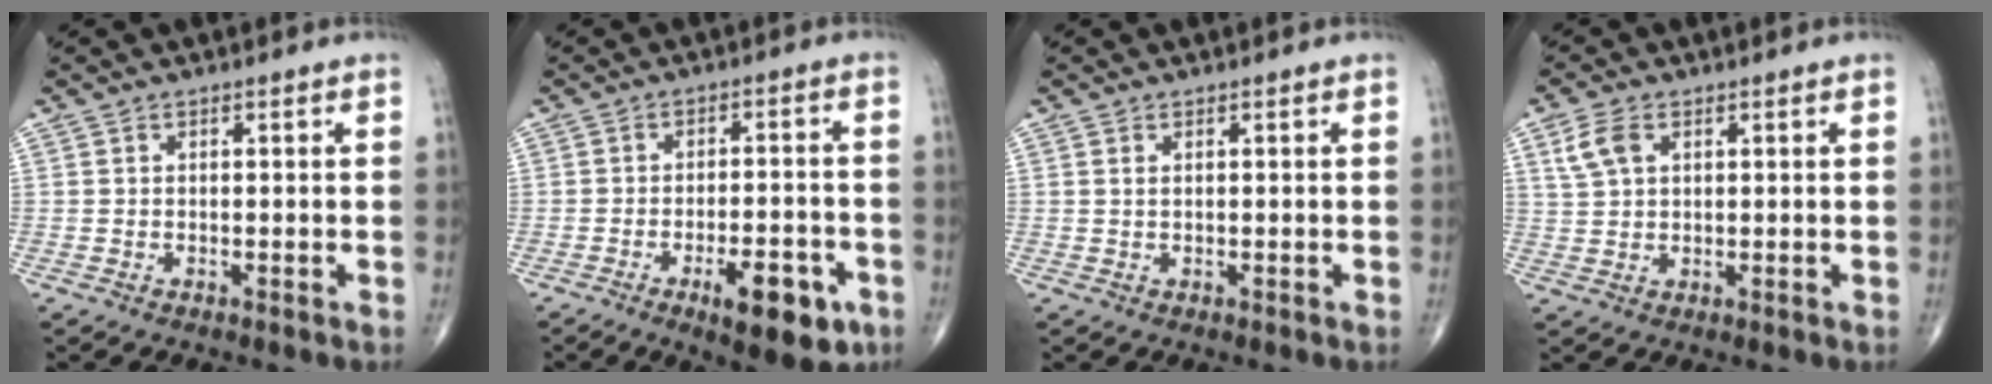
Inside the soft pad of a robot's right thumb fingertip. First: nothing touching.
{"total": 11.1, "force": [-5.3, 4.2, 8.8], "torque": [-0.108, 0.021, -0.068]}
{"total": 0.6, "force": [0.3, 0.3, 0.5], "torque": [-0.008, 0.004, 0.007]}
{"total": 4.9, "force": [2.0, 3.0, 3.2], "torque": [-0.066, 0.003, 0.044]}